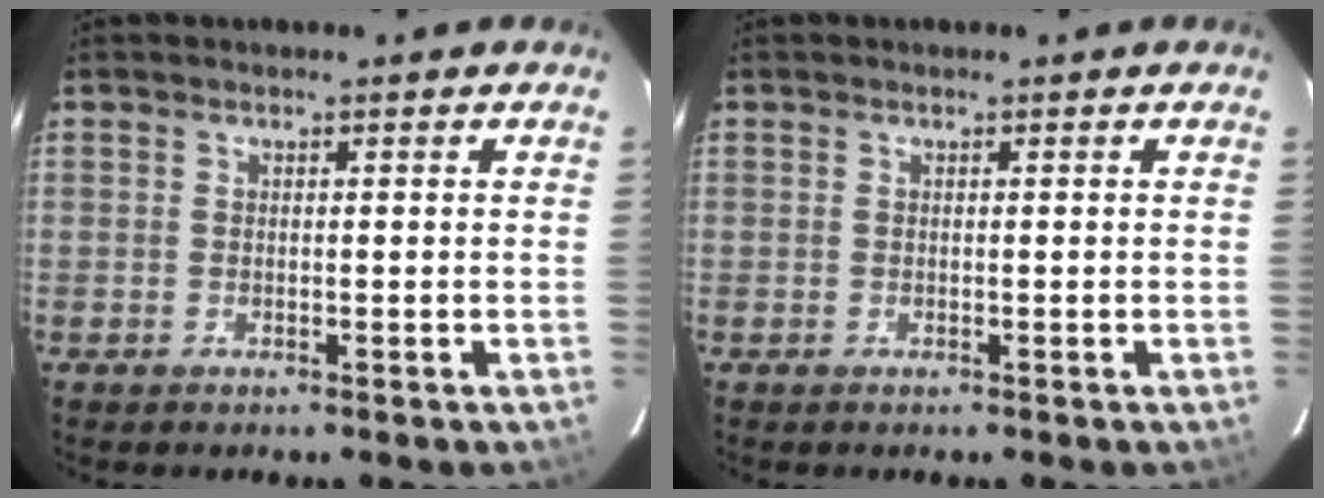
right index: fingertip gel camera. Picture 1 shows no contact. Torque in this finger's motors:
{"motor_torque": [0.00, 0.00, 0.01, 0.00]}